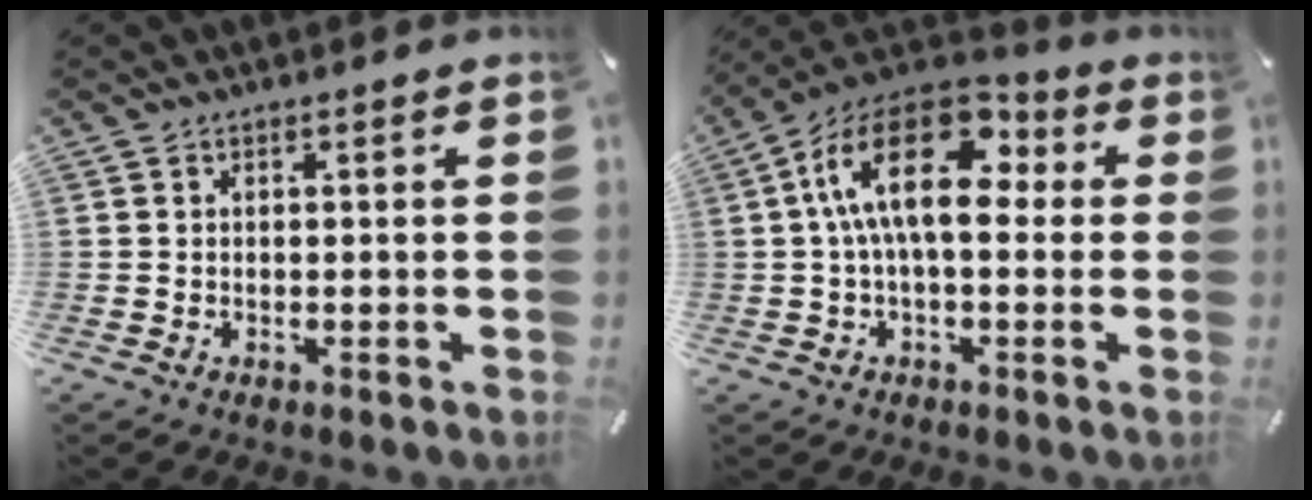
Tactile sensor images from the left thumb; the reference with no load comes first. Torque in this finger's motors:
{"motor_torque": [0.15, 1.73, 2.33, -0.44, 0.59]}